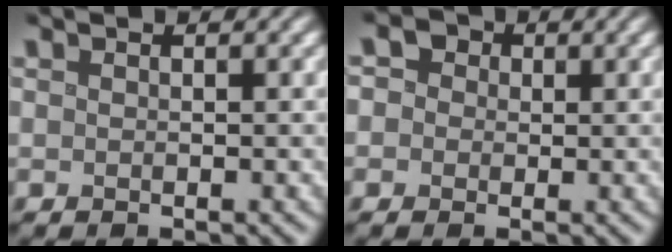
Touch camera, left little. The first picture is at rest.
{"total": 4.0, "force": [1.4, 3.2, 1.8], "torque": [-0.014, 0.022, -0.011]}